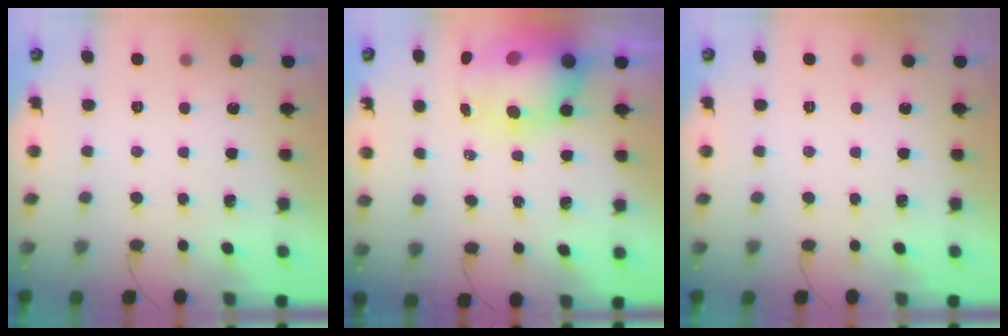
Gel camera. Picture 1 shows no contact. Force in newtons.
{"total": 11.9, "press": 11.5, "slide": 3.1}
{"total": 0.0}